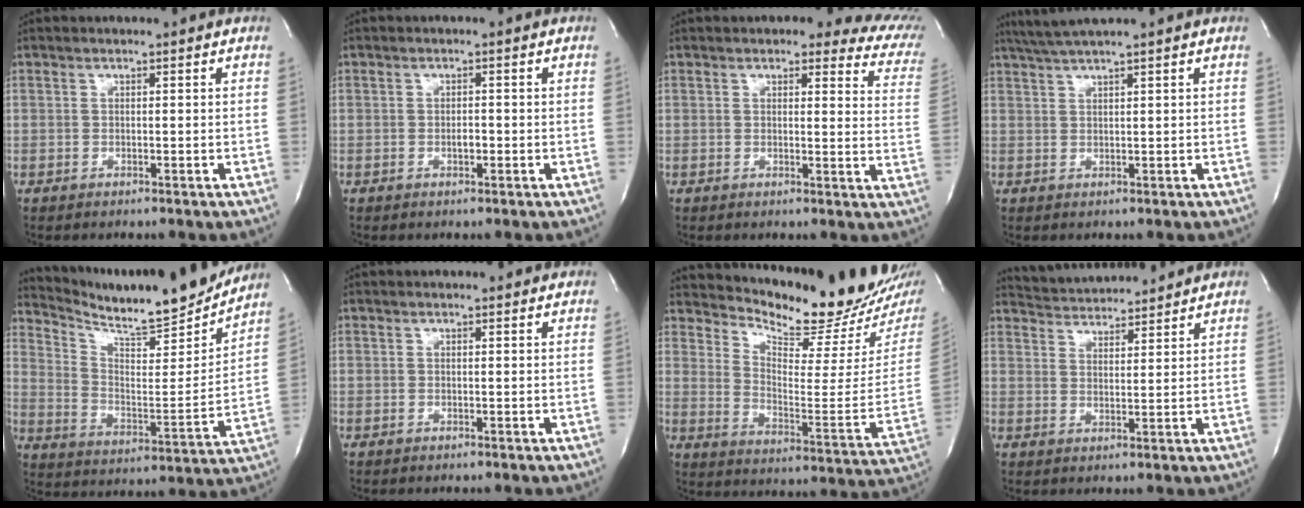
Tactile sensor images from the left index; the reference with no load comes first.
{"total": 1.3, "force": [-0.5, 0.5, 1.1], "torque": [-0.020, 0.000, -0.008]}
{"total": 11.1, "force": [9.0, 3.6, 5.6], "torque": [-0.033, -0.029, 0.061]}
{"total": 4.3, "force": [3.5, -1.1, 2.2], "torque": [-0.046, 0.017, 0.071]}
{"total": 19.8, "force": [18.3, 0.8, 7.5], "torque": [-0.137, -0.053, 0.279]}
{"total": 0.9, "force": [0.8, 0.2, 0.3], "torque": [-0.012, 0.005, 0.007]}
{"total": 15.5, "force": [14.7, -0.1, 4.9], "torque": [-0.092, -0.092, 0.210]}
{"total": 9.0, "force": [8.8, 0.8, 1.7], "torque": [-0.039, 0.018, 0.140]}